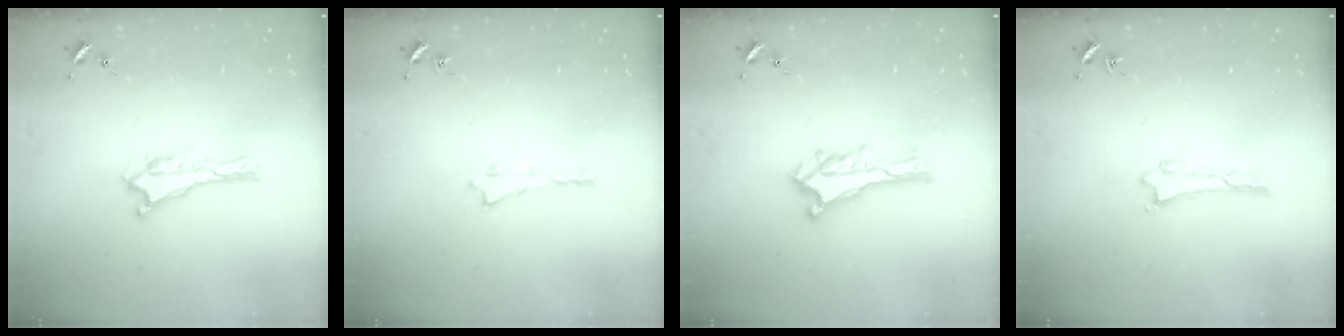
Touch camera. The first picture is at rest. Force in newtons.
{"total": 0.0}
{"total": 0.6, "press": 0.5, "slide": 0.2}
{"total": 0.0}